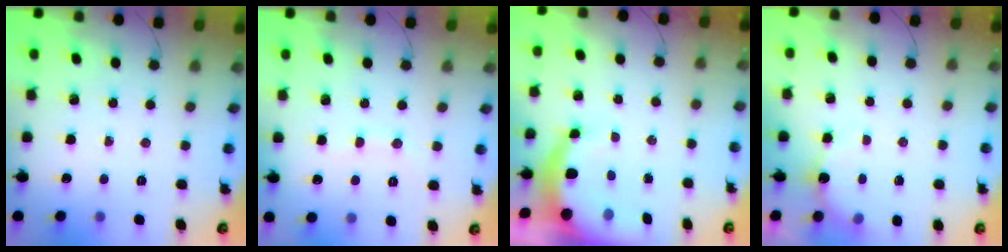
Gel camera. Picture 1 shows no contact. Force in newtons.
{"total": 6.3, "press": 6.3, "slide": 0.8}
{"total": 8.6, "press": 8.5, "slide": 1.2}
{"total": 2.9, "press": 2.9, "slide": 0.5}